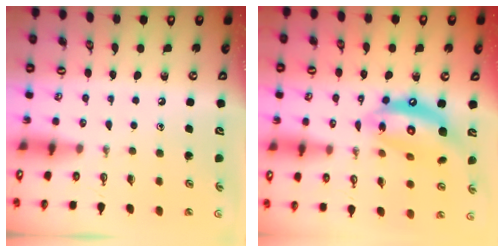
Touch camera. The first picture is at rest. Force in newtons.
{"total": 15.0, "press": 14.9, "slide": 1.6}